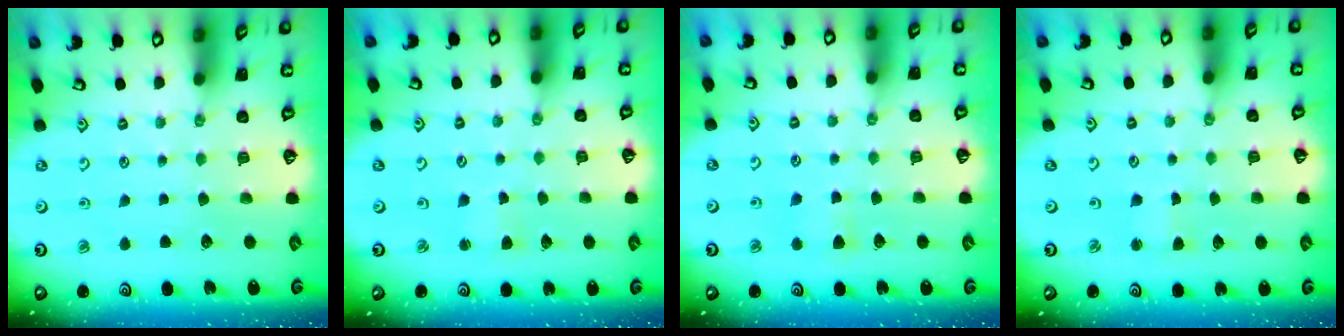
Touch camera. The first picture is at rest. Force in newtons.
{"total": 2.8, "press": 2.8, "slide": 0.3}
{"total": 3.7, "press": 3.6, "slide": 0.5}
{"total": 1.9, "press": 1.8, "slide": 0.4}